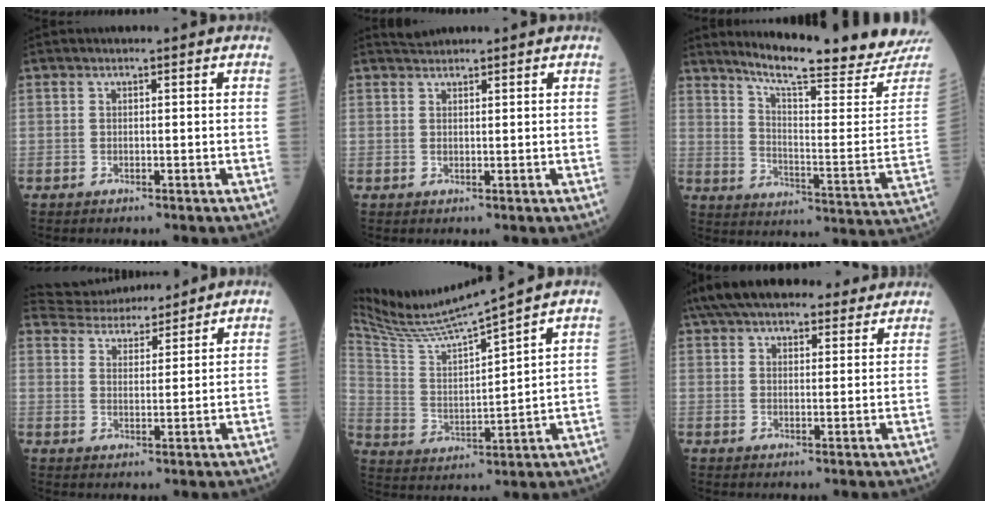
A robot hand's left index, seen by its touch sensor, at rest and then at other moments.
{"total": 1.6, "force": [1.5, 0.2, 0.0], "torque": [-0.003, 0.009, 0.032]}
{"total": 21.5, "force": [19.9, -0.2, 8.1], "torque": [-0.135, -0.105, 0.257]}
{"total": 9.7, "force": [9.4, 1.5, 2.0], "torque": [-0.044, 0.021, 0.156]}
{"total": 12.1, "force": [11.1, -2.9, 3.7], "torque": [-0.085, -0.016, 0.215]}
{"total": 18.0, "force": [15.3, 5.6, 7.7], "torque": [-0.136, 0.054, 0.223]}